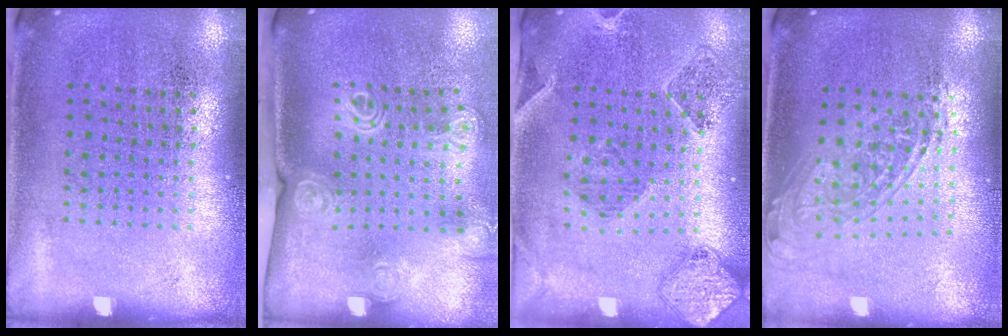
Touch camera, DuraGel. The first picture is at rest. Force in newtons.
{"total": 2.0, "press": 1.6, "slide": 1.2}
{"total": 0.7, "press": 0.7, "slide": 0.3}
{"total": 1.7, "press": 1.4, "slide": 1.0}